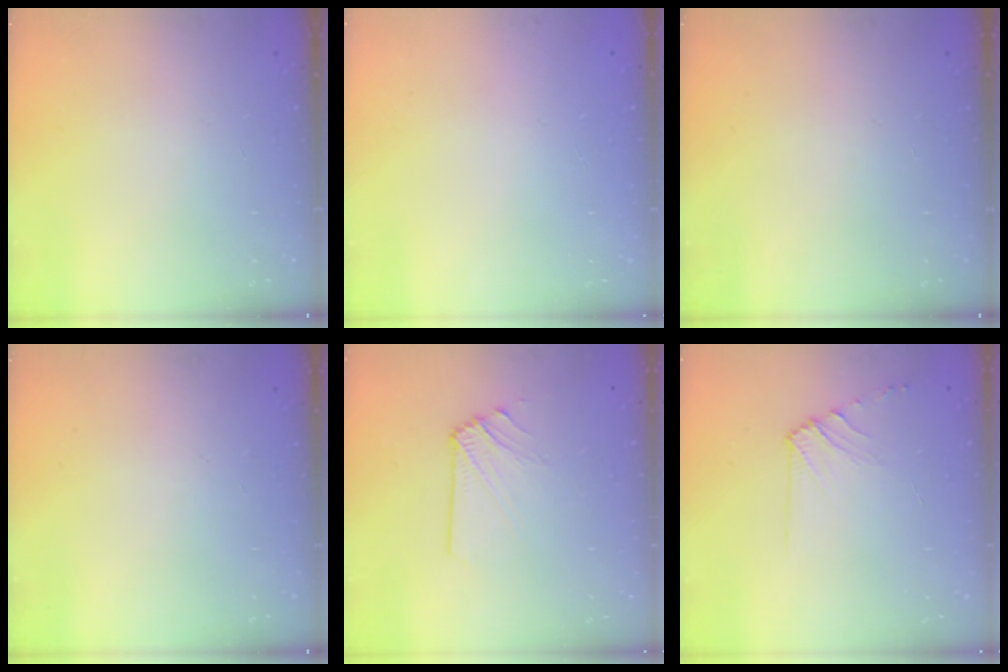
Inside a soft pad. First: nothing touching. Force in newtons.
{"total": 0.0}
{"total": 0.0}
{"total": 0.0}
{"total": 2.9, "press": 2.8, "slide": 0.5}
{"total": 6.8, "press": 6.7, "slide": 0.8}